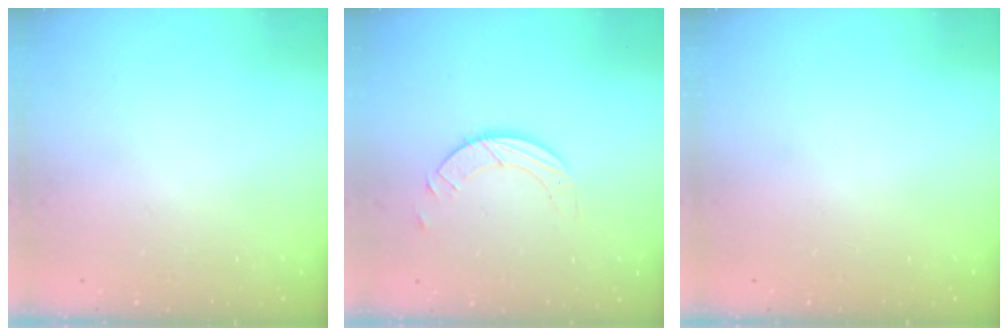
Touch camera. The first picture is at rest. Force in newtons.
{"total": 3.9, "press": 3.9, "slide": 0.4}
{"total": 0.0}